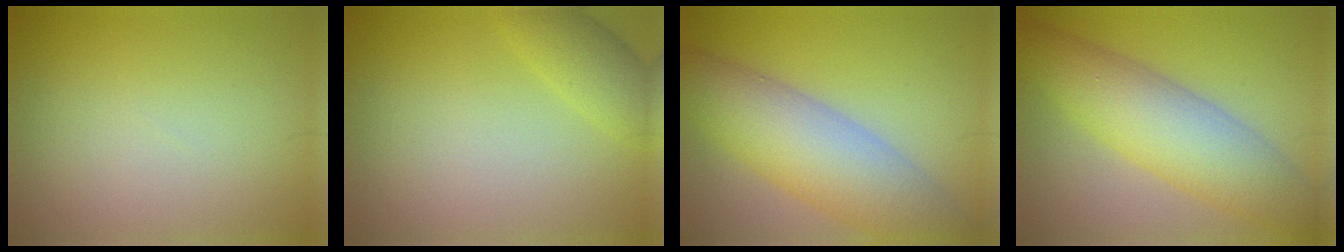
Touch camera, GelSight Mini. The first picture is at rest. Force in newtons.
{"total": 3.0, "press": 3.0, "slide": 0.1}
{"total": 8.8, "press": 8.8, "slide": 0.5}
{"total": 7.8, "press": 7.8, "slide": 0.2}